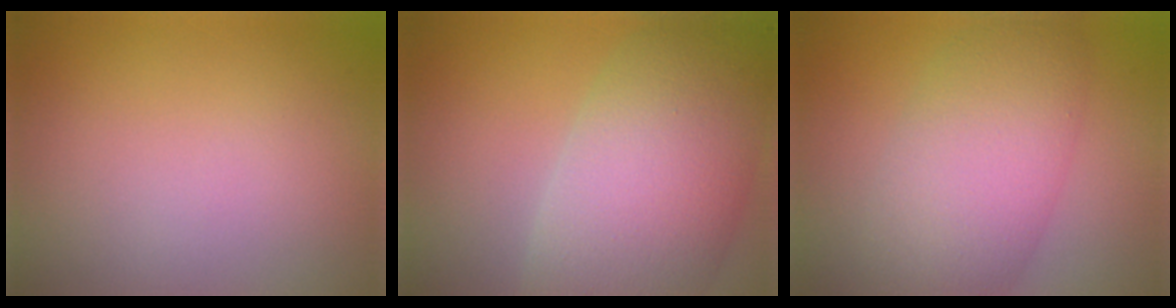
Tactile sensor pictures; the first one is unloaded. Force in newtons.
{"total": 11.5, "press": 11.5, "slide": 0.8}
{"total": 8.6, "press": 8.6, "slide": 0.2}